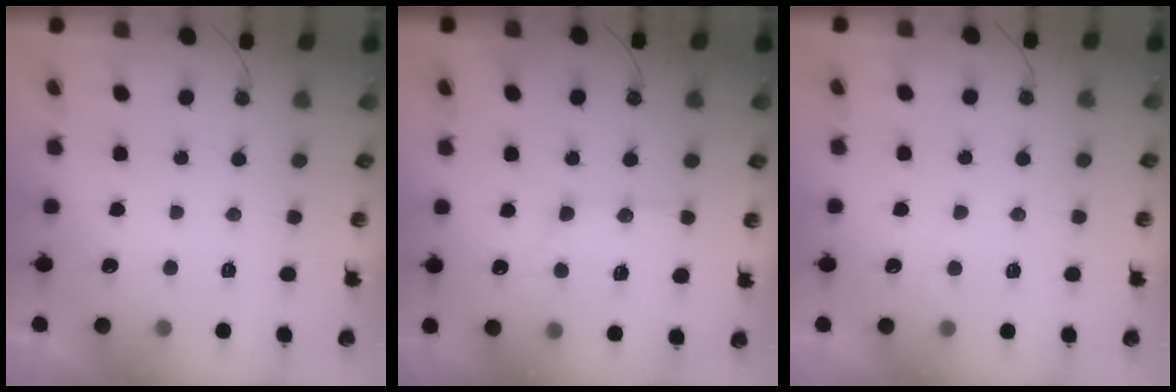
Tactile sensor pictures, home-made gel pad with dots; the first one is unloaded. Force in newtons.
{"total": 13.8, "press": 13.8, "slide": 1.2}
{"total": 6.1, "press": 6.1, "slide": 0.7}